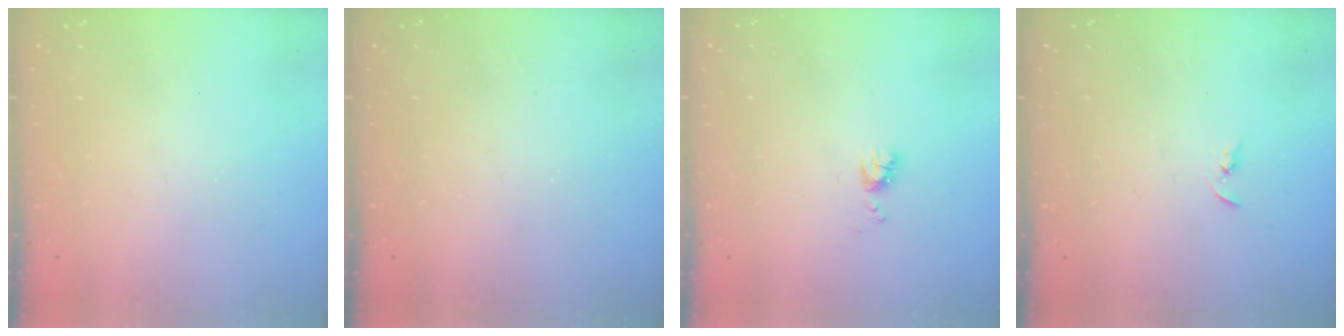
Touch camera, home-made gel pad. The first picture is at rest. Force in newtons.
{"total": 0.0}
{"total": 4.3, "press": 4.2, "slide": 0.7}
{"total": 2.4, "press": 2.3, "slide": 0.2}